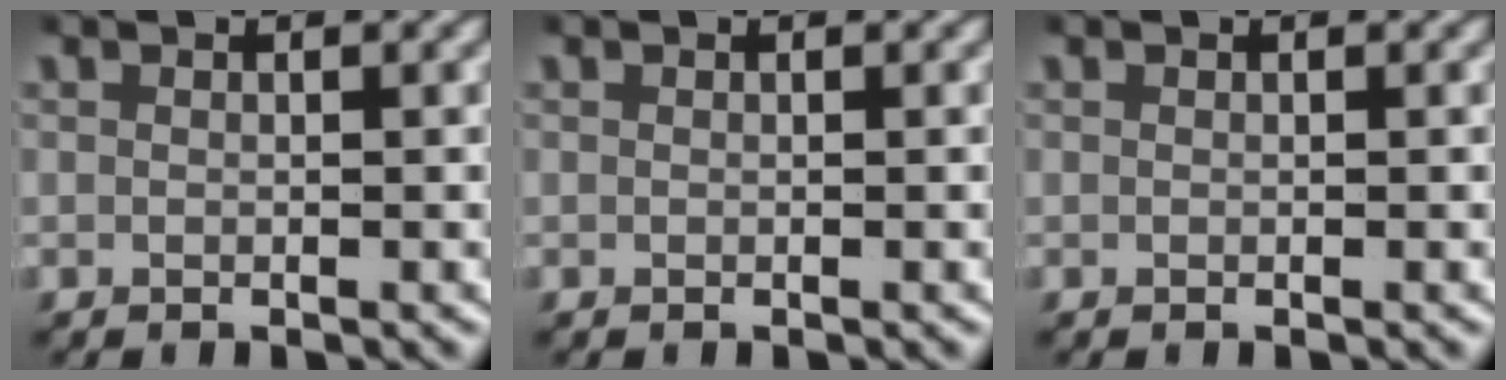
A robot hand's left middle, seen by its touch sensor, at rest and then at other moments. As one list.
[{"total": 0.0}, {"total": 0.0}]